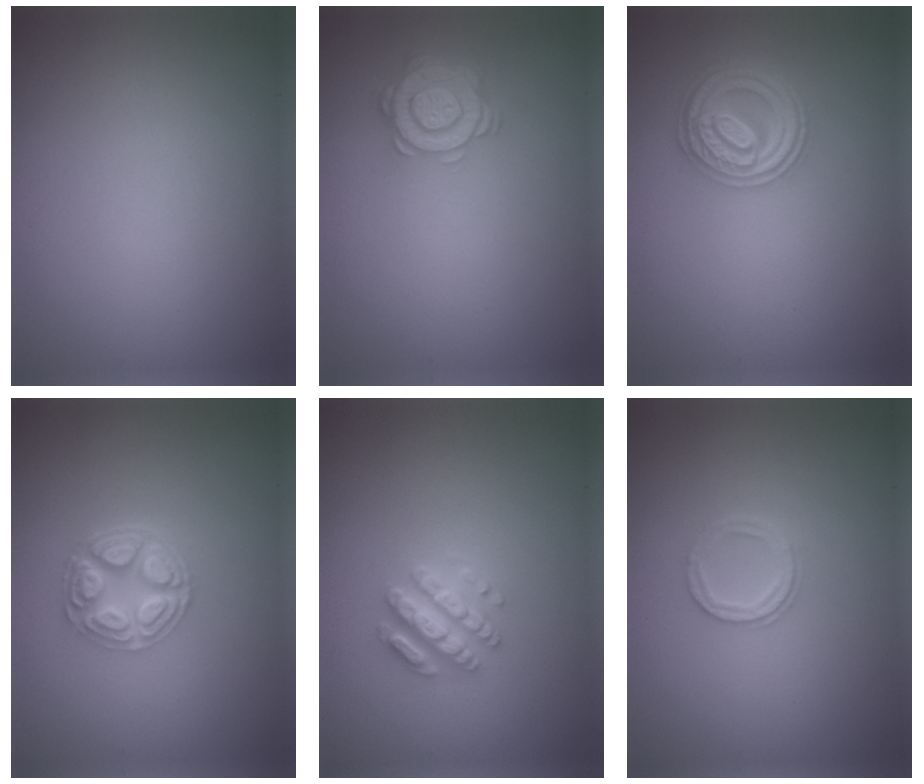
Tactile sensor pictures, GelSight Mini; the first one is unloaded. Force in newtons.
{"total": 4.4, "press": 3.5, "slide": 2.6}
{"total": 4.1, "press": 3.7, "slide": 1.6}
{"total": 4.5, "press": 3.6, "slide": 2.6}
{"total": 2.9, "press": 2.8, "slide": 0.6}
{"total": 1.9, "press": 1.8, "slide": 0.4}